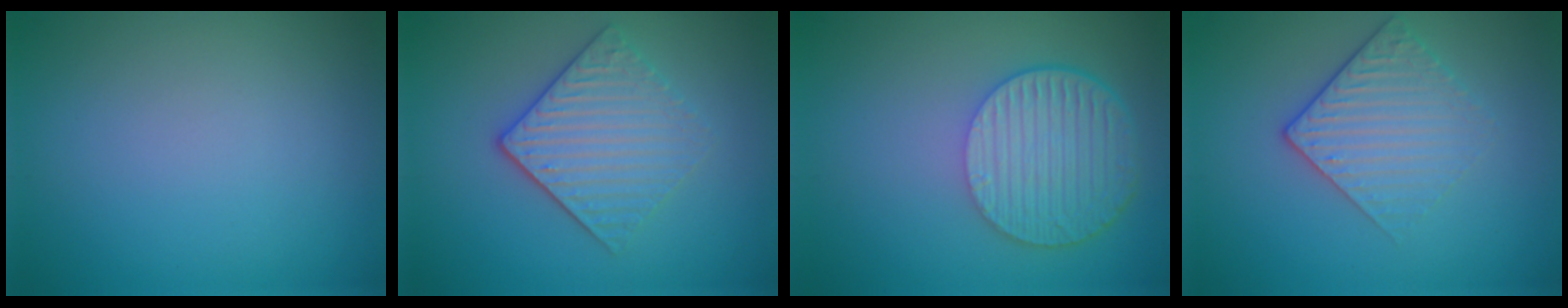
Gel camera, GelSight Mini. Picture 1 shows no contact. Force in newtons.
{"total": 3.8, "press": 3.2, "slide": 2.1}
{"total": 6.2, "press": 4.4, "slide": 4.3}
{"total": 2.9, "press": 2.6, "slide": 1.2}